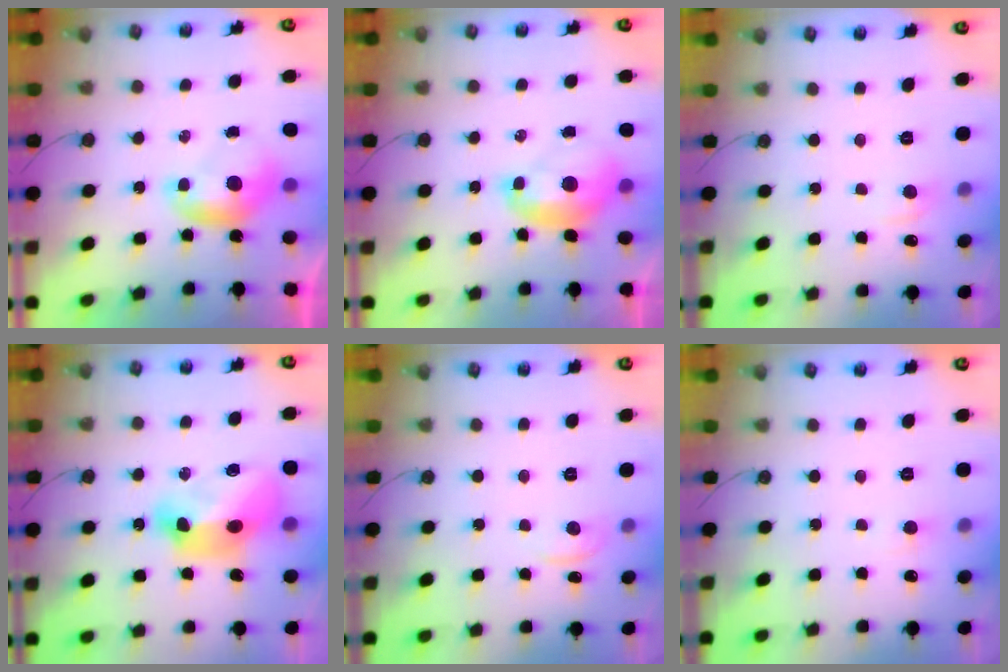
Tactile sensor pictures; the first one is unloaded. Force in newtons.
{"total": 2.1, "press": 2.0, "slide": 0.7}
{"total": 1.0, "press": 0.6, "slide": 0.8}
{"total": 11.4, "press": 11.3, "slide": 1.2}
{"total": 0.6, "press": 0.0, "slide": 0.6}
{"total": 0.0}